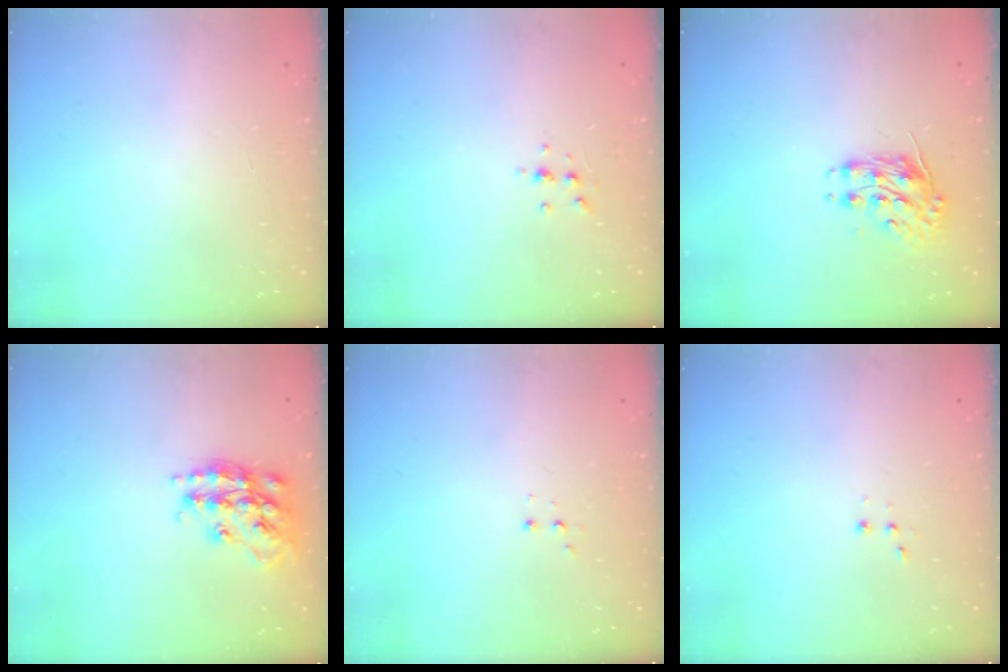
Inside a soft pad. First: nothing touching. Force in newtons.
{"total": 6.1, "press": 6.1, "slide": 0.7}
{"total": 8.2, "press": 8.2, "slide": 0.3}
{"total": 17.2, "press": 17.2, "slide": 1.2}
{"total": 2.8, "press": 2.8, "slide": 0.5}
{"total": 2.8, "press": 2.7, "slide": 0.7}